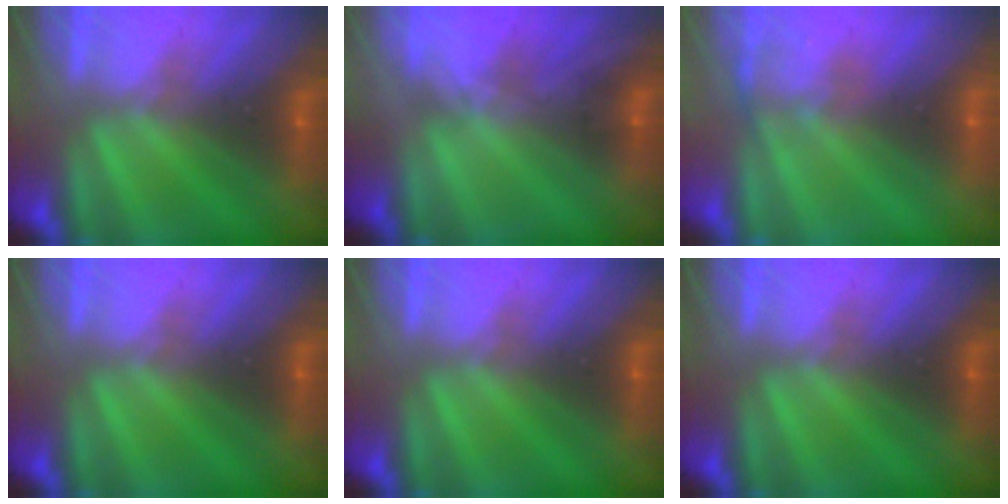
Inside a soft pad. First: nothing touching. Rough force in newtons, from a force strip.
{"total": 1.6}
{"total": 2.2}
{"total": 0.0}
{"total": 0.0}
{"total": 0.0}